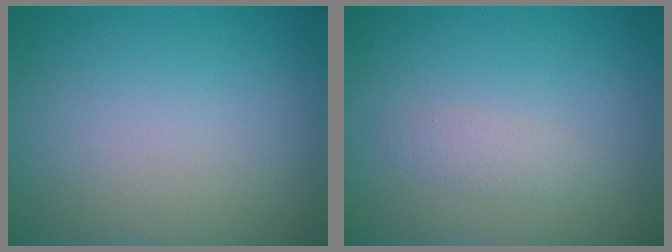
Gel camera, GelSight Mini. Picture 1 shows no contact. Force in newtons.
{"total": 1.1, "press": 1.1, "slide": 0.0}